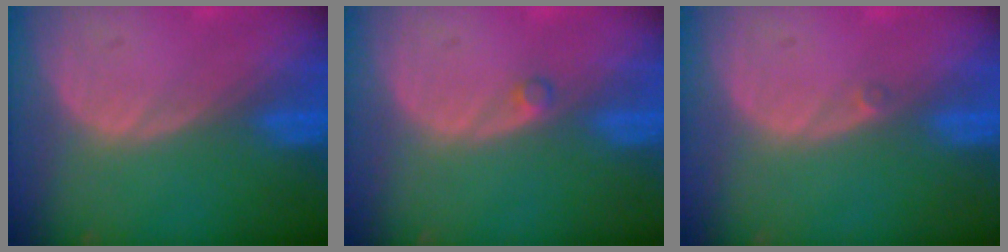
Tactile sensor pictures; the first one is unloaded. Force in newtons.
{"total": 0.9, "press": 0.9, "slide": 0.2}
{"total": 0.6, "press": 0.5, "slide": 0.3}